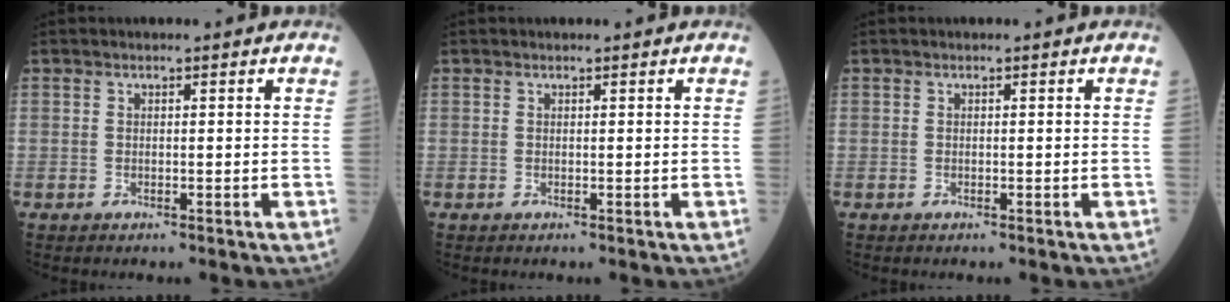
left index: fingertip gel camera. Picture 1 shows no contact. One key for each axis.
{"total": 0.0}
{"total": 0.0}